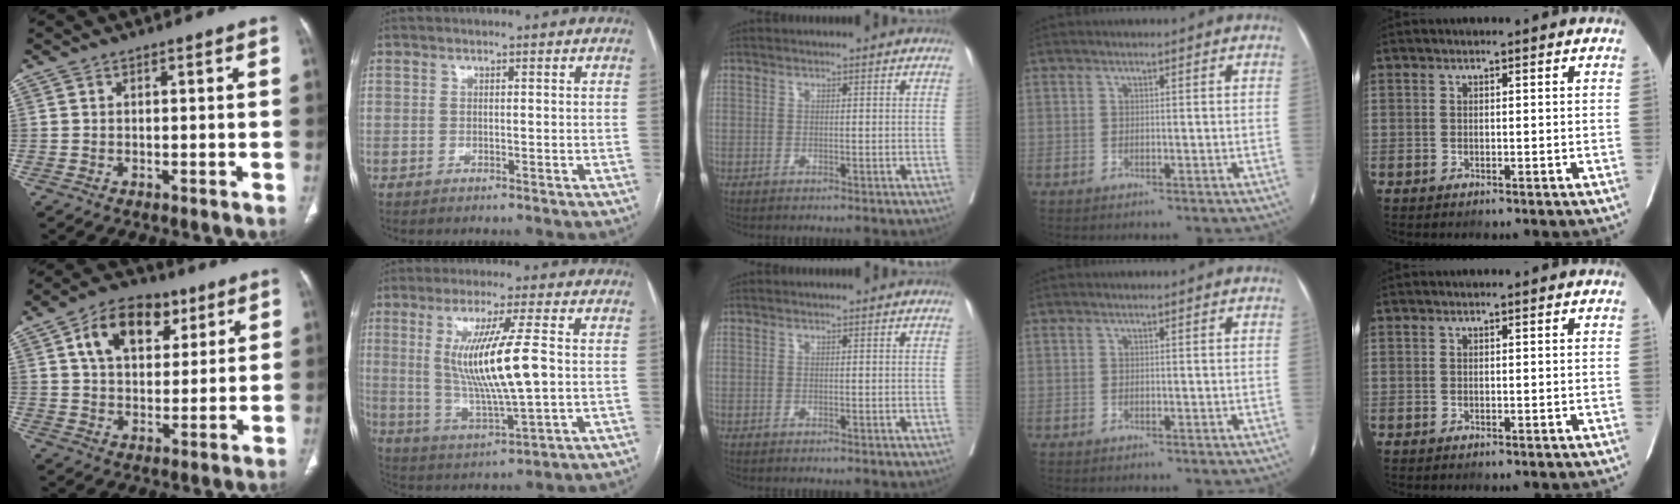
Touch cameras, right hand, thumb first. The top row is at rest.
{"thumb": {"total": 13.6, "force": [5.8, 8.7, 8.7], "torque": [-0.111, -0.007, 0.096]}, "index": {"total": 13.1, "force": [1.2, 0.7, 13.0], "torque": [-0.256, -0.012, 0.029]}}